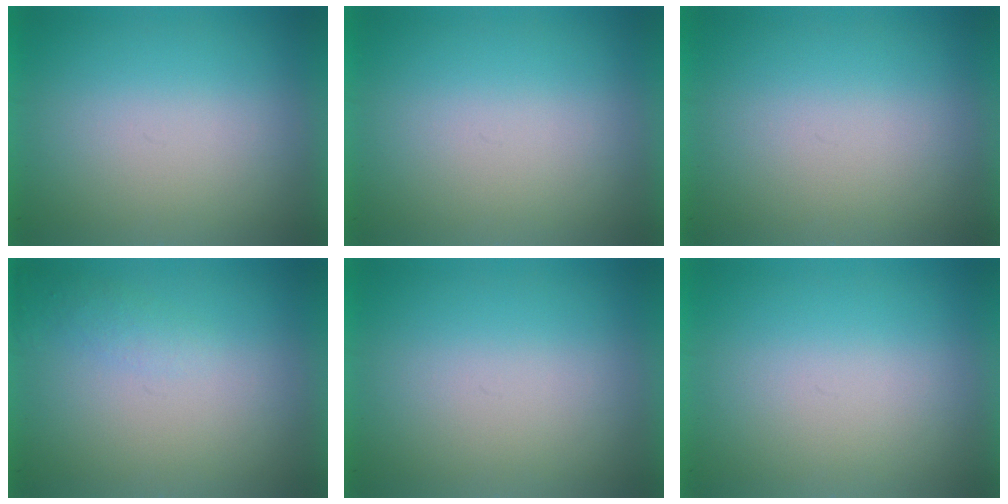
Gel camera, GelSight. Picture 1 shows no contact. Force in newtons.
{"total": 0.0}
{"total": 0.0}
{"total": 1.3}
{"total": 0.0}
{"total": 0.0}